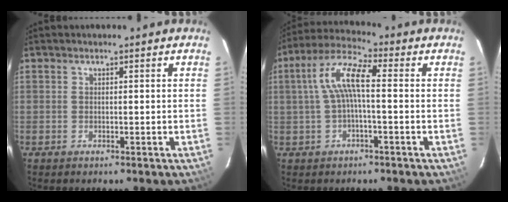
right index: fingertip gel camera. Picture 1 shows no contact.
{"total": 8.1, "force": [0.2, 2.1, 7.9], "torque": [-0.166, 0.021, 0.004]}